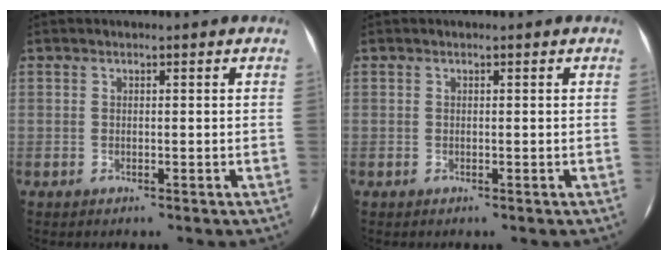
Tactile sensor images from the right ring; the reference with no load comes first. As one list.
[{"total": 0.0}]